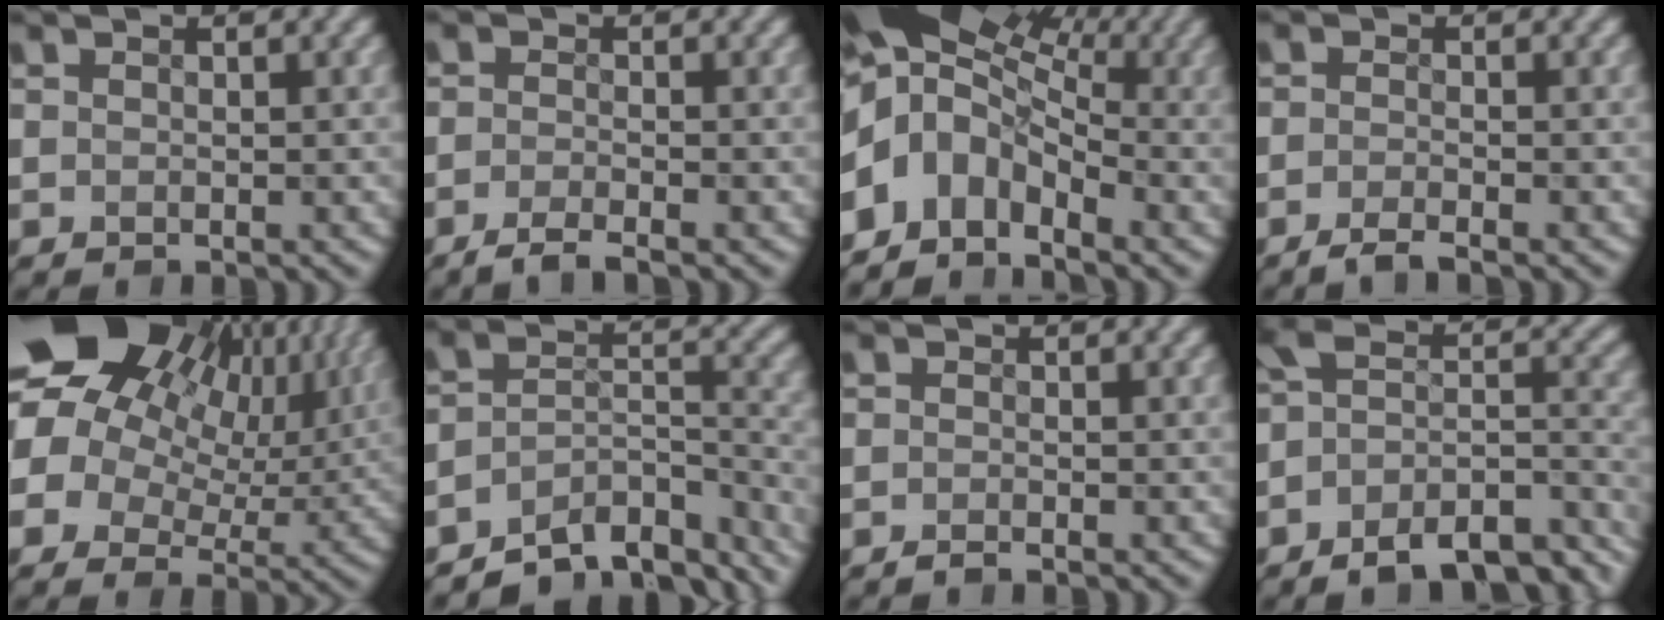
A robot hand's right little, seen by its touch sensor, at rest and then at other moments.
{"total": 2.2, "force": [-1.8, 0.2, 1.3], "torque": [-0.033, 0.000, -0.041]}
{"total": 13.0, "force": [-0.4, 9.1, 9.3], "torque": [-0.165, 0.008, 0.005]}
{"total": 1.9, "force": [-1.6, 0.1, 1.0], "torque": [-0.027, 0.000, -0.037]}
{"total": 21.6, "force": [8.0, 16.0, 12.0], "torque": [-0.246, 0.045, 0.108]}
{"total": 8.6, "force": [-7.1, 3.5, 3.4], "torque": [-0.047, -0.005, -0.107]}
{"total": 0.7, "force": [-0.6, 0.0, 0.2], "torque": [-0.007, 0.003, -0.015]}
{"total": 11.0, "force": [-7.7, 4.9, 6.1], "torque": [-0.114, -0.017, -0.101]}